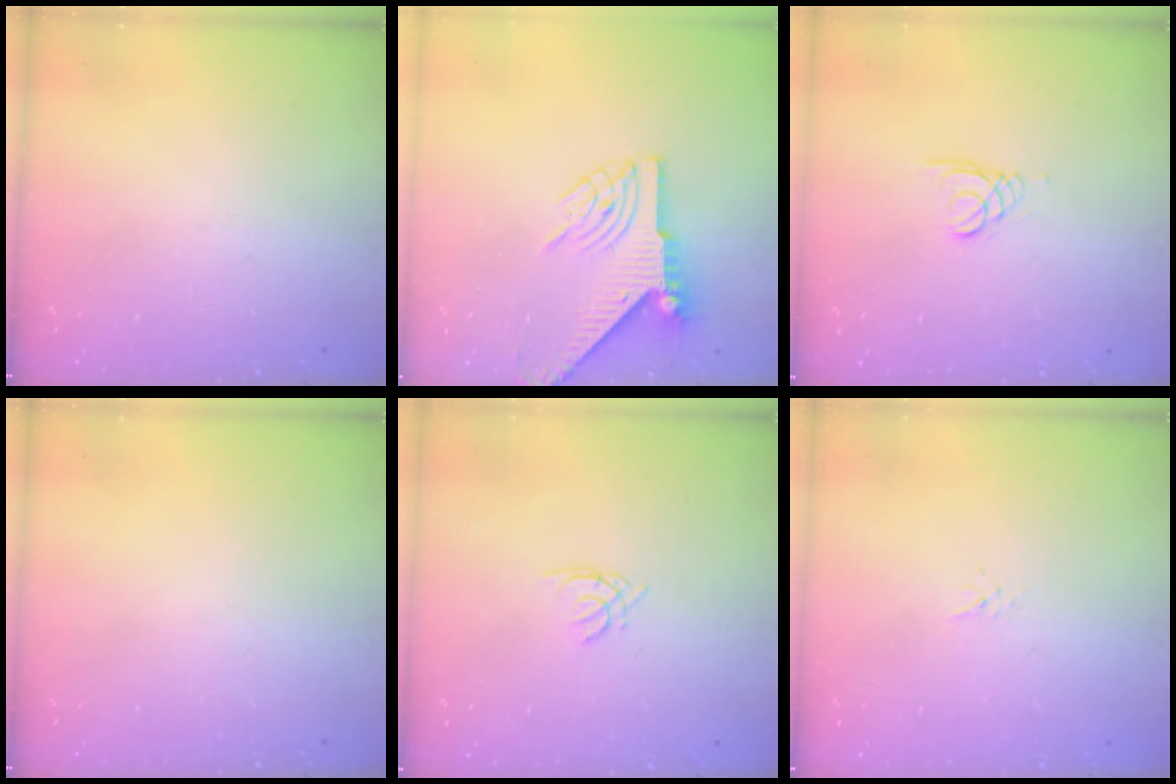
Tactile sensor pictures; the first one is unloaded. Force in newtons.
{"total": 7.9, "press": 7.9, "slide": 1.0}
{"total": 1.0, "press": 1.0, "slide": 0.1}
{"total": 0.0}
{"total": 1.3, "press": 1.2, "slide": 0.4}
{"total": 2.0, "press": 2.0, "slide": 0.3}